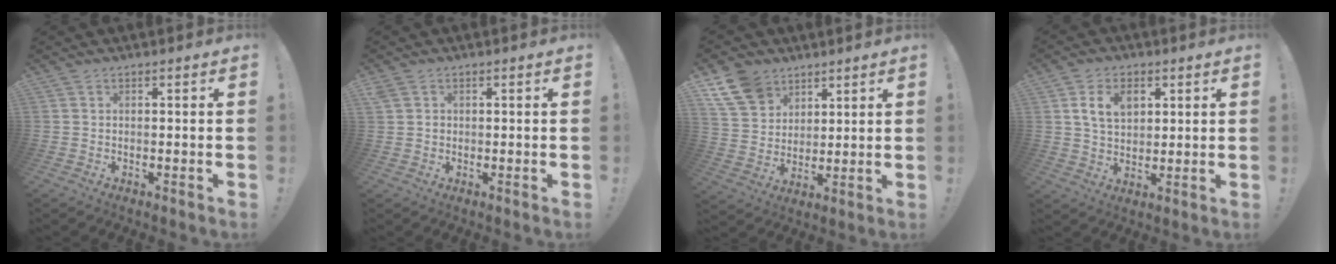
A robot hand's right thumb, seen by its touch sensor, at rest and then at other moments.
{"total": 2.0, "force": [0.5, 1.8, 0.8], "torque": [-0.013, 0.003, 0.010]}
{"total": 12.4, "force": [7.5, 8.8, 4.5], "torque": [-0.086, -0.035, 0.152]}
{"total": 8.9, "force": [3.2, 6.2, 5.5], "torque": [-0.092, 0.002, 0.058]}